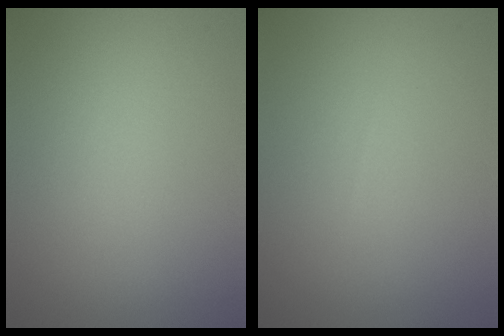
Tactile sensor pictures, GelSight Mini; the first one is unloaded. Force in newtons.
{"total": 0.0}